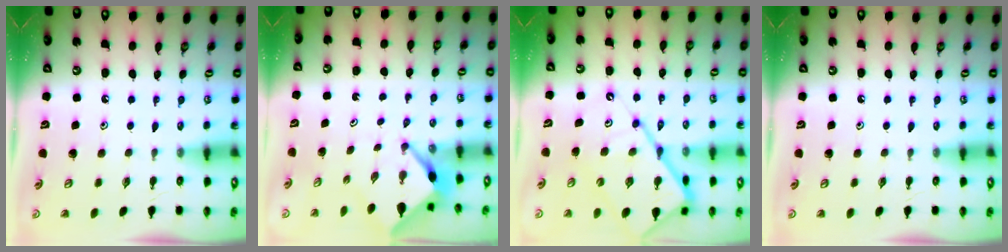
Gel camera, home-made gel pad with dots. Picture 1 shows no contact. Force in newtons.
{"total": 3.4, "press": 3.4, "slide": 0.1}
{"total": 16.1, "press": 16.0, "slide": 1.7}
{"total": 0.0}